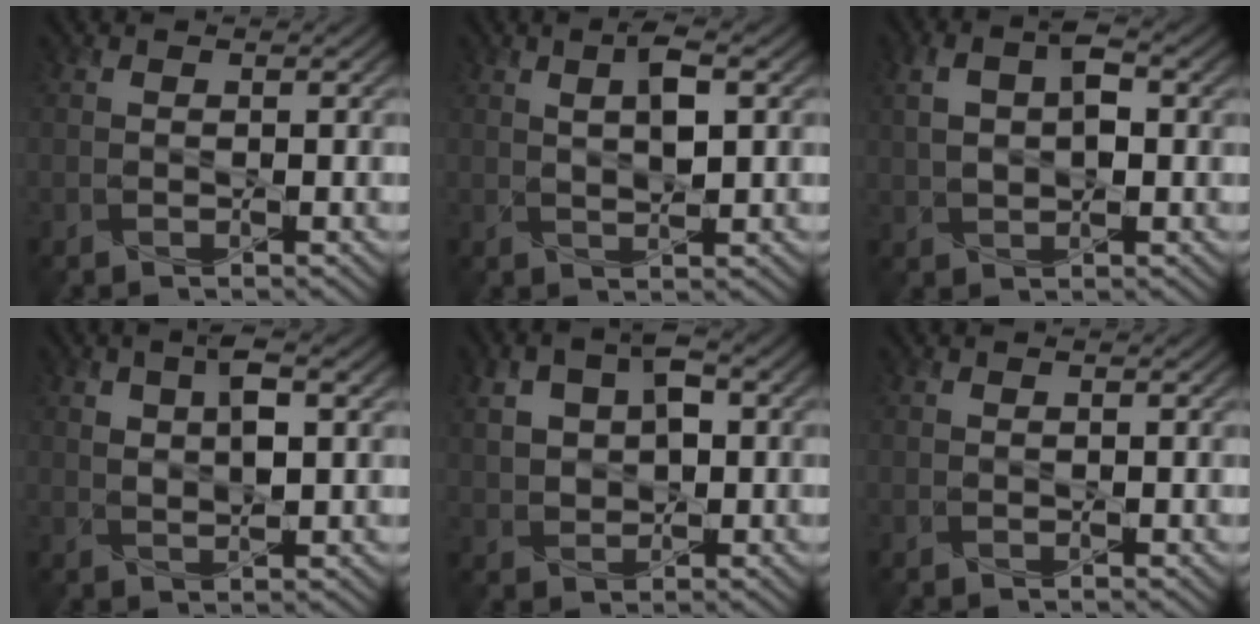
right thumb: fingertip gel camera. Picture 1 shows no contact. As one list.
[{"total": 3.9, "force": [1.2, 1.1, 3.5], "torque": [-0.074, 0.002, 0.024]}, {"total": 5.7, "force": [1.1, 2.9, 4.7], "torque": [-0.103, 0.006, 0.020]}, {"total": 5.0, "force": [1.6, 2.0, 4.3], "torque": [-0.089, 0.003, 0.029]}, {"total": 6.7, "force": [1.8, 4.1, 5.0], "torque": [-0.103, 0.010, 0.029]}, {"total": 0.0}]